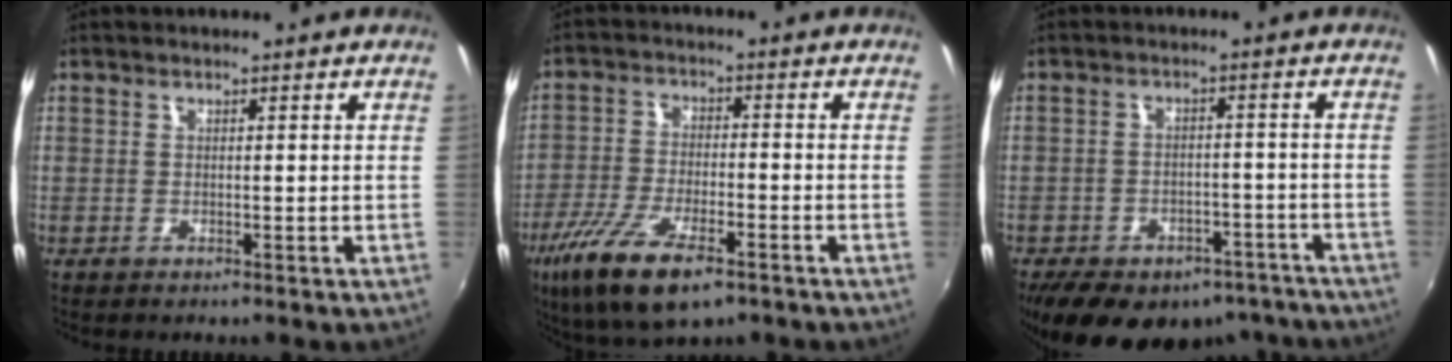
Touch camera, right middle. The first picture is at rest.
{"total": 13.8, "force": [-8.3, 4.7, 9.9], "torque": [-0.214, -0.040, -0.157]}
{"total": 19.9, "force": [-15.0, 10.2, 8.2], "torque": [-0.170, 0.008, -0.180]}